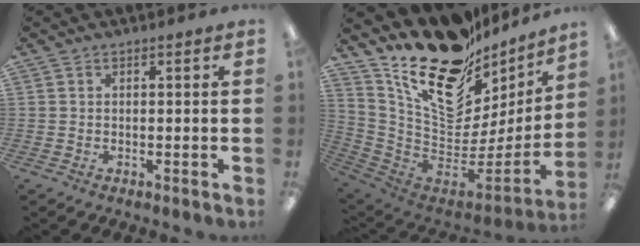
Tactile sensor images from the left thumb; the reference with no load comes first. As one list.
[{"total": 24.3, "force": [16.4, 11.3, 13.8], "torque": [-0.217, -0.124, 0.302]}]